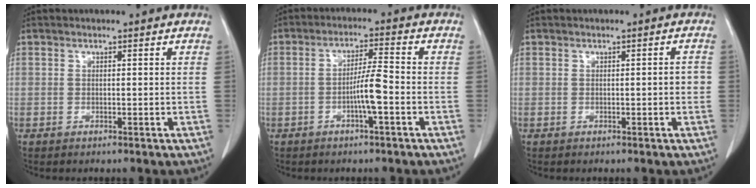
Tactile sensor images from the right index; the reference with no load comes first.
{"total": 5.0, "force": [-1.6, 0.0, 4.8], "torque": [-0.089, 0.005, -0.029]}
{"total": 1.6, "force": [-0.2, 0.4, 1.5], "torque": [-0.014, 0.003, -0.004]}